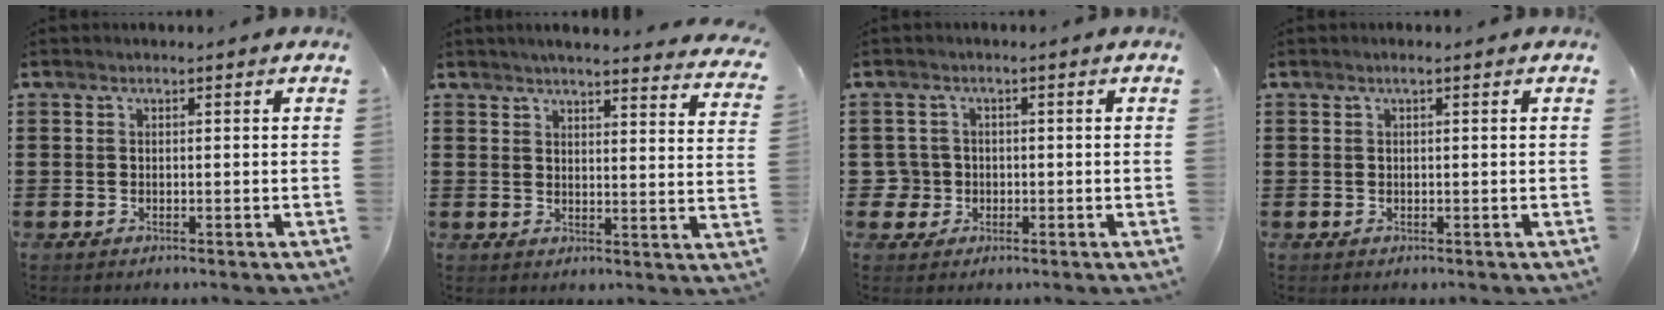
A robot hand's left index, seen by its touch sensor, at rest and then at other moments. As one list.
[{"total": 3.6, "force": [3.5, -0.1, 0.9], "torque": [-0.032, -0.018, 0.061]}, {"total": 2.9, "force": [-0.7, 2.8, 0.4], "torque": [-0.030, 0.003, -0.021]}, {"total": 0.9, "force": [0.3, 0.0, 0.8], "torque": [-0.013, 0.000, 0.005]}]